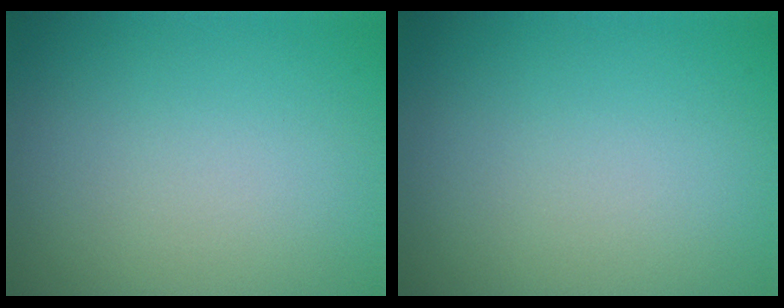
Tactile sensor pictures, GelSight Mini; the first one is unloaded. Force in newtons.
{"total": 0.0}